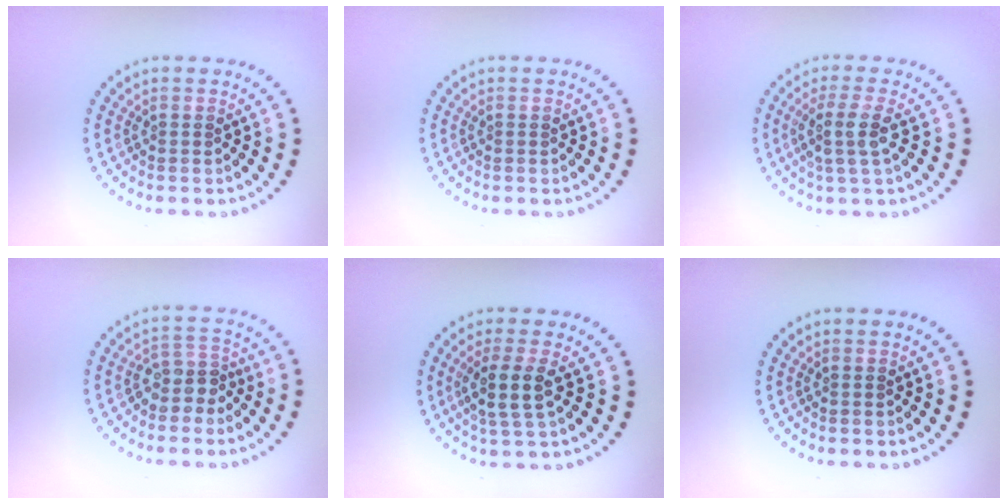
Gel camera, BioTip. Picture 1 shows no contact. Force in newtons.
{"total": 0.0}
{"total": 2.9, "press": 2.4, "slide": 1.7}
{"total": 2.5, "press": 2.0, "slide": 1.5}
{"total": 3.1, "press": 2.6, "slide": 1.7}
{"total": 0.0}